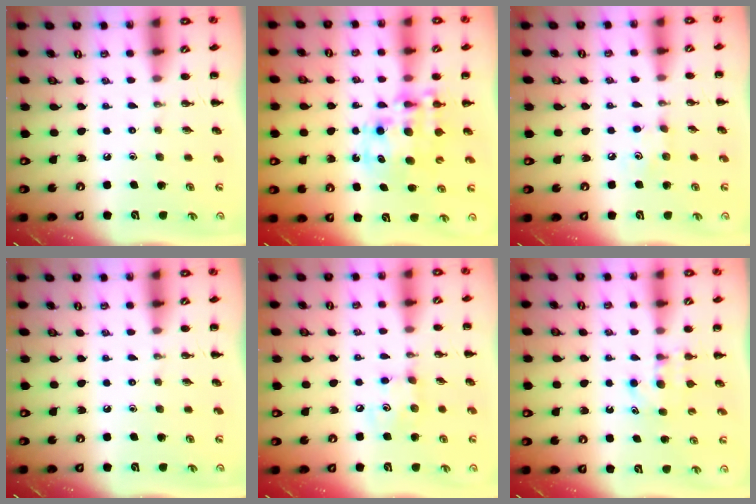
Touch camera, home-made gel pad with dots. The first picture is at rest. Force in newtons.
{"total": 11.5, "press": 11.2, "slide": 2.5}
{"total": 4.7, "press": 4.5, "slide": 1.3}
{"total": 0.0}
{"total": 4.6, "press": 4.6, "slide": 0.5}
{"total": 5.0, "press": 4.8, "slide": 1.4}